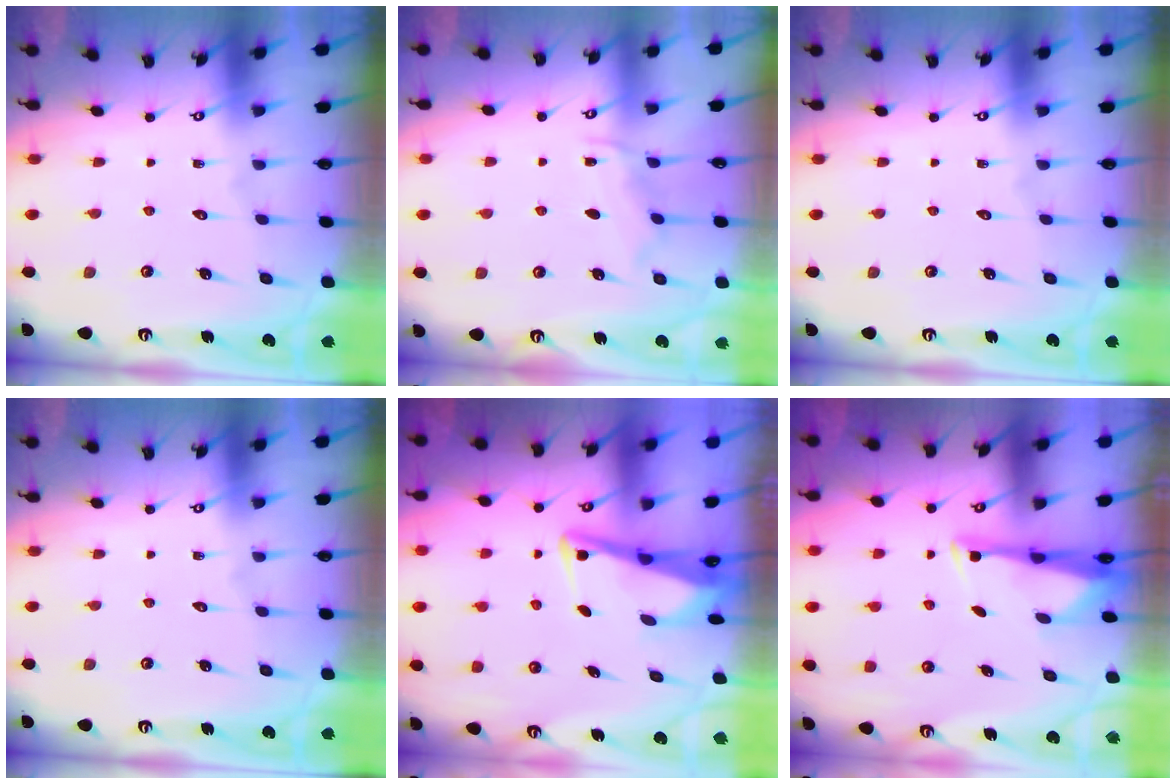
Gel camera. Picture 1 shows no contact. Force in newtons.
{"total": 6.6, "press": 6.5, "slide": 0.8}
{"total": 0.0}
{"total": 0.0}
{"total": 3.8, "press": 3.7, "slide": 1.1}
{"total": 3.2, "press": 3.1, "slide": 0.8}